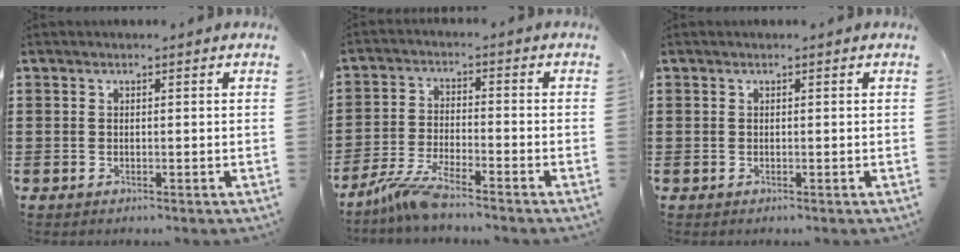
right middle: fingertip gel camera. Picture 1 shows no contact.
{"total": 5.9, "force": [-5.0, 0.0, 3.1], "torque": [-0.084, -0.020, -0.101]}
{"total": 0.0}